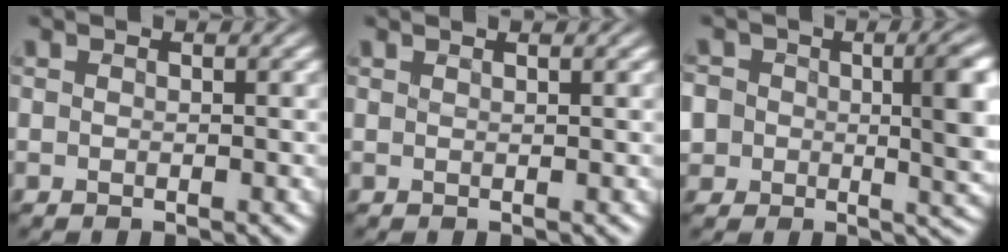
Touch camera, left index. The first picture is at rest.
{"total": 1.4, "force": [1.0, 0.5, 0.9], "torque": [0.001, -0.001, -0.003]}
{"total": 8.0, "force": [0.4, 5.0, 6.3], "torque": [-0.091, -0.010, 0.011]}